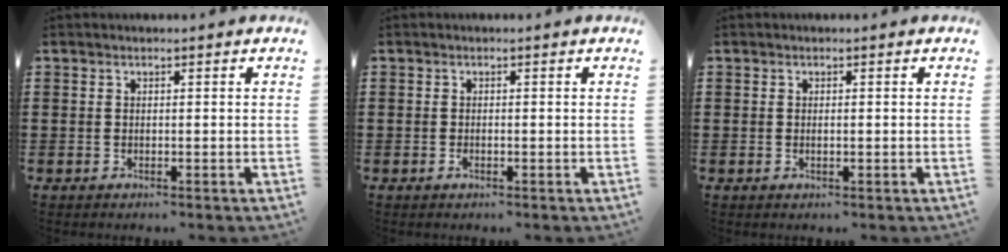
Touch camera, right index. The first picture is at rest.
{"total": 0.6, "force": [-0.2, 0.1, 0.5], "torque": [-0.011, -0.004, -0.003]}
{"total": 0.7, "force": [0.0, 0.2, 0.7], "torque": [-0.015, -0.003, 0.000]}